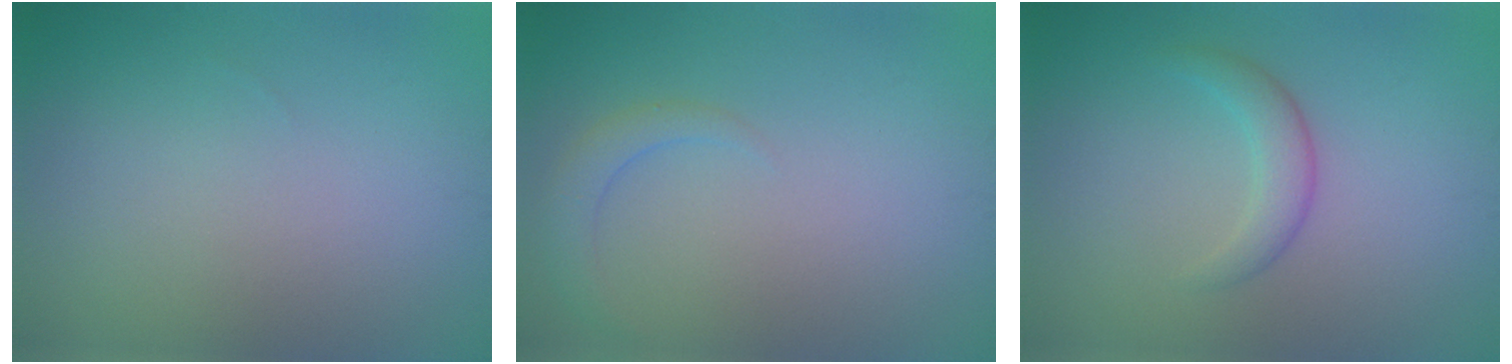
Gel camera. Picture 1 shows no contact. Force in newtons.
{"total": 1.7, "press": 1.7, "slide": 0.3}
{"total": 2.2, "press": 2.2, "slide": 0.1}